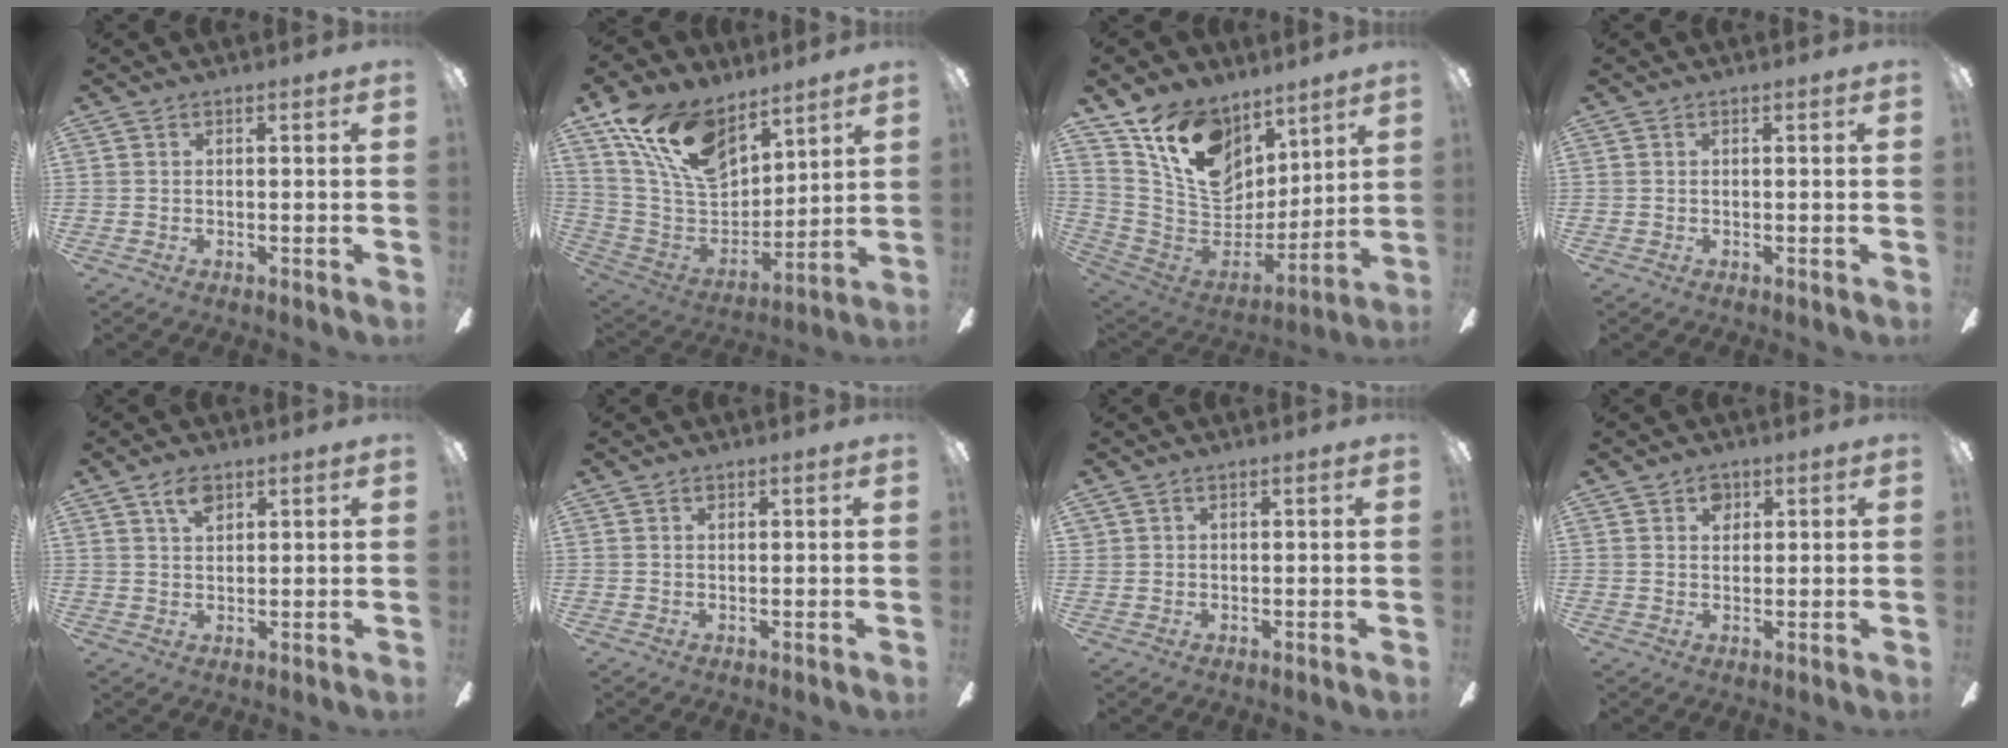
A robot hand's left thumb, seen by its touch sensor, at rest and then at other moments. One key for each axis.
{"total": 18.6, "fx": 11.8, "fy": 10.3, "fz": 10.0, "tx": -0.200, "ty": -0.049, "tz": 0.223}
{"total": 17.6, "fx": 9.7, "fy": 12.2, "fz": 8.1, "tx": -0.148, "ty": -0.046, "tz": 0.189}
{"total": 0.0}
{"total": 4.3, "fx": 2.7, "fy": 2.1, "fz": 2.7, "tx": -0.052, "ty": 0.000, "tz": 0.047}
{"total": 0.8, "fx": 0.5, "fy": 0.4, "fz": 0.4, "tx": -0.009, "ty": 0.002, "tz": 0.009}
{"total": 0.9, "fx": 0.5, "fy": 0.7, "fz": 0.0, "tx": -0.001, "ty": 0.003, "tz": 0.009}
{"total": 3.1, "fx": 1.8, "fy": 2.2, "fz": 1.1, "tx": -0.002, "ty": -0.005, "tz": 0.028}